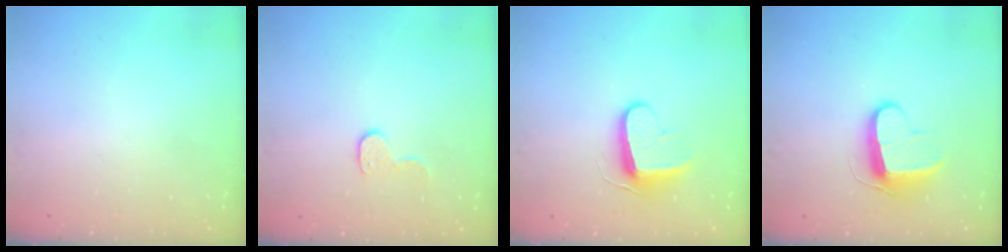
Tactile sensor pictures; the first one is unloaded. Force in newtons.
{"total": 6.1, "press": 6.1, "slide": 0.2}
{"total": 9.3, "press": 9.3, "slide": 0.1}
{"total": 9.9, "press": 9.9, "slide": 0.1}